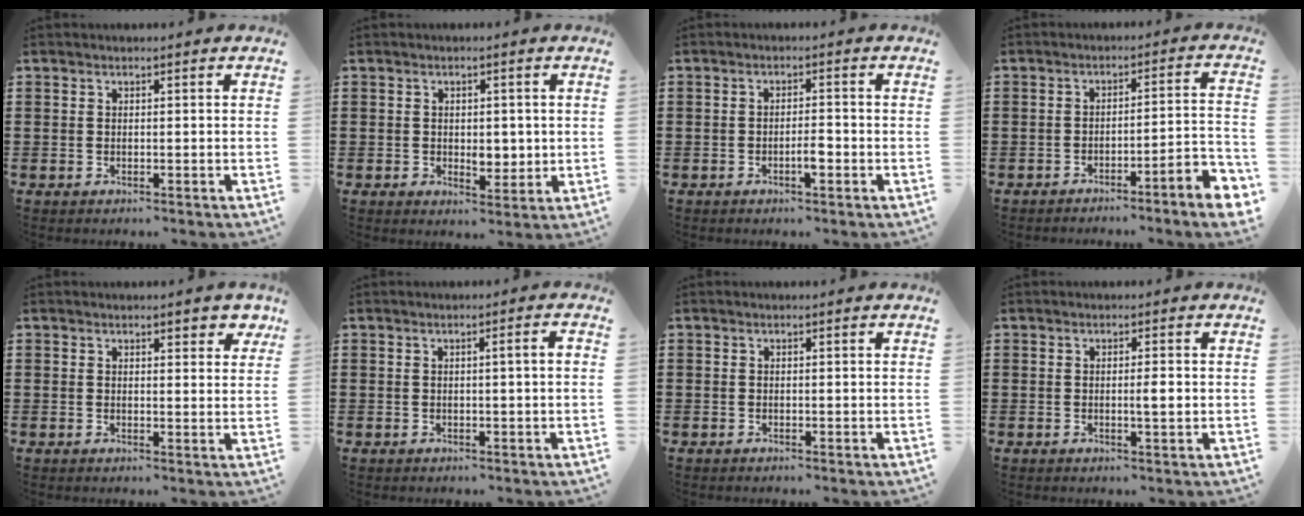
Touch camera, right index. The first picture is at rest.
{"total": 3.3, "force": [0.1, 2.3, 2.3], "torque": [-0.032, 0.002, -0.004]}
{"total": 2.7, "force": [-1.2, 0.5, 2.3], "torque": [-0.042, 0.003, -0.023]}
{"total": 4.6, "force": [-3.9, -0.4, 2.4], "torque": [-0.041, -0.012, -0.080]}
{"total": 2.1, "force": [1.6, 0.8, 1.1], "torque": [-0.010, 0.001, 0.025]}
{"total": 1.3, "force": [-0.2, -0.2, 1.3], "torque": [-0.020, -0.003, -0.005]}
{"total": 0.0}
{"total": 2.1, "force": [-0.2, 0.2, 2.1], "torque": [-0.037, -0.003, -0.004]}